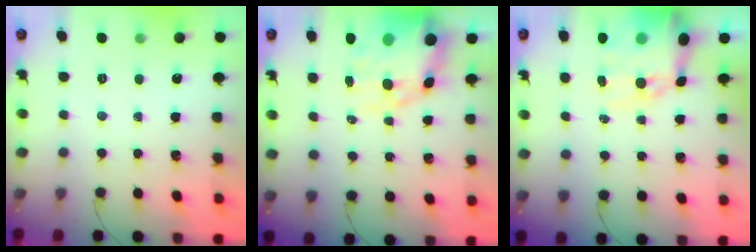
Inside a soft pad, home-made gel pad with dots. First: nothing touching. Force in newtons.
{"total": 15.0, "press": 14.5, "slide": 3.8}
{"total": 14.5, "press": 14.1, "slide": 3.3}